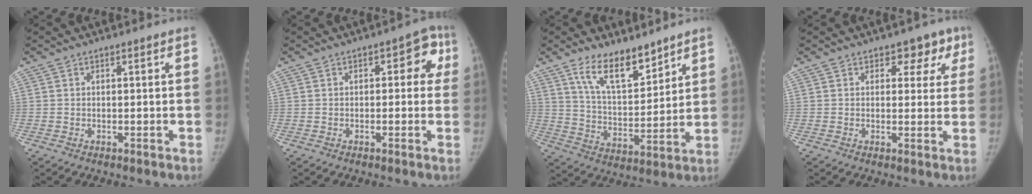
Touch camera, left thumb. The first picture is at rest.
{"total": 5.2, "force": [0.7, 3.2, 4.0], "torque": [-0.001, 0.015, -0.005]}
{"total": 12.0, "force": [8.7, 4.7, 6.8], "torque": [-0.090, -0.065, 0.166]}
{"total": 5.2, "force": [2.8, 3.7, 2.3], "torque": [0.017, -0.006, 0.028]}